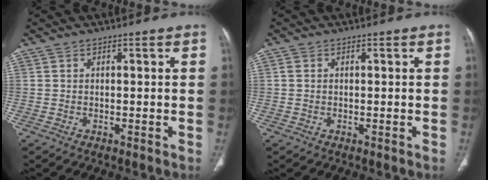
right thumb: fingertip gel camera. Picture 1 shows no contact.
{"total": 0.8, "force": [0.1, 0.7, 0.4], "torque": [-0.007, 0.001, 0.002]}